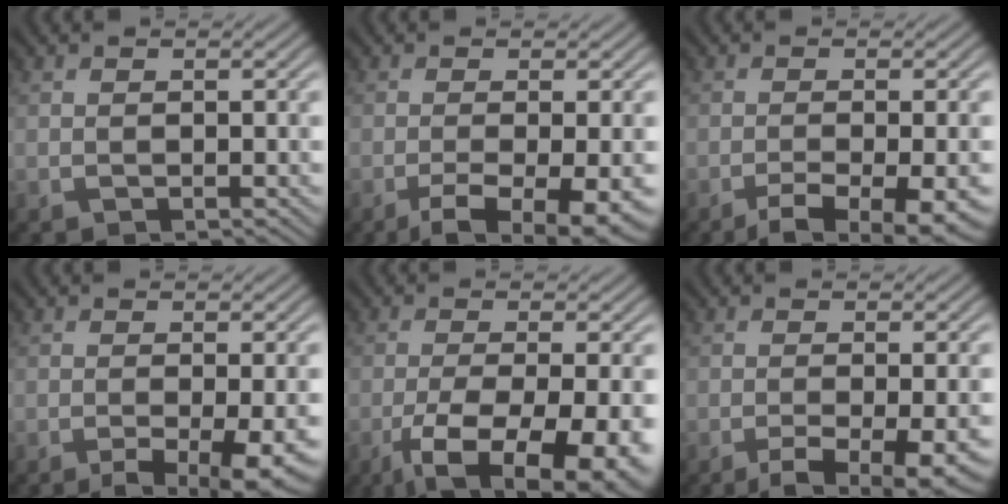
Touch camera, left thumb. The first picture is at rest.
{"total": 6.7, "force": [-3.2, 1.5, 5.7], "torque": [-0.087, -0.005, -0.050]}
{"total": 6.9, "force": [-3.9, 1.5, 5.5], "torque": [-0.082, -0.004, -0.060]}
{"total": 5.7, "force": [-2.5, 1.0, 5.1], "torque": [-0.079, -0.002, -0.037]}
{"total": 12.5, "force": [-6.0, 4.1, 10.2], "torque": [-0.187, -0.025, -0.085]}
{"total": 6.4, "force": [-3.2, 1.3, 5.4], "torque": [-0.079, -0.003, -0.047]}